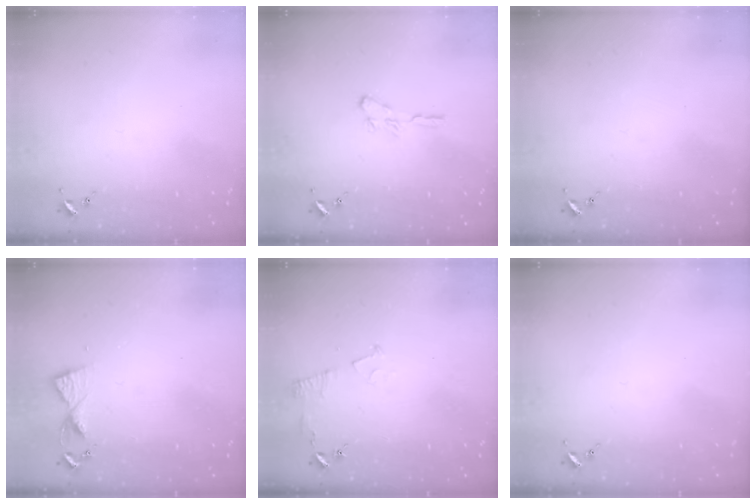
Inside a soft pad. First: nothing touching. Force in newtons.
{"total": 4.3, "press": 4.3, "slide": 0.5}
{"total": 0.0}
{"total": 5.5, "press": 5.4, "slide": 0.6}
{"total": 6.1, "press": 6.1, "slide": 0.7}
{"total": 0.0}